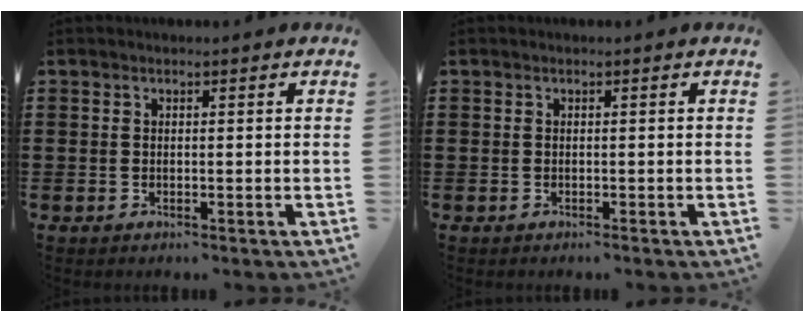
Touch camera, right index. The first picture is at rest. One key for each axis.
{"total": 0.0}